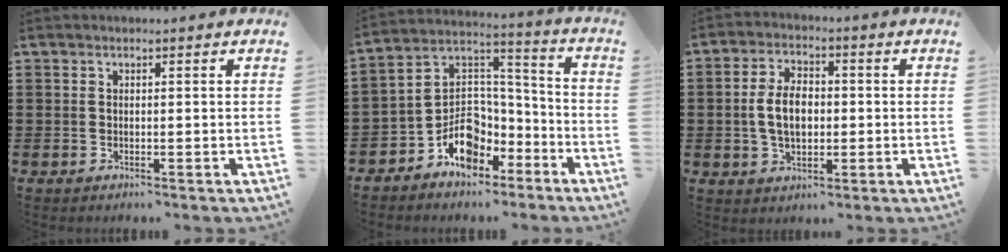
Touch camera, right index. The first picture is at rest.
{"total": 8.5, "force": [-4.9, 6.2, 3.2], "torque": [-0.076, 0.008, -0.090]}
{"total": 6.7, "force": [-0.3, 4.0, 5.3], "torque": [-0.124, 0.006, -0.012]}